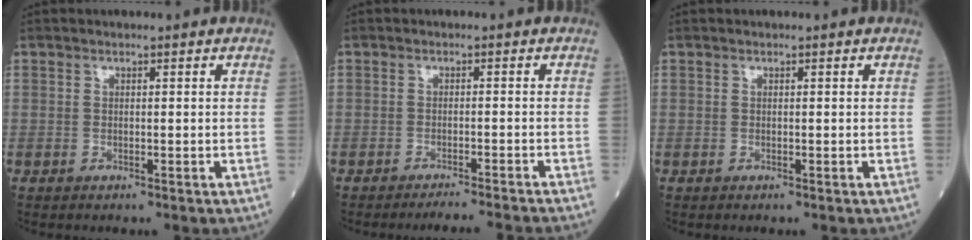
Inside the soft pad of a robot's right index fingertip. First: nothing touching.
{"total": 6.2, "force": [-5.7, -1.3, 2.0], "torque": [-0.007, -0.016, -0.078]}
{"total": 0.0}